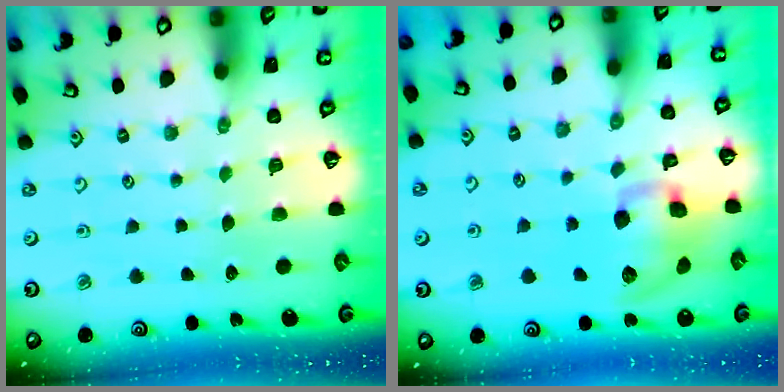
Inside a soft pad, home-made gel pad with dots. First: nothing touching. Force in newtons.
{"total": 12.6, "press": 12.5, "slide": 1.0}